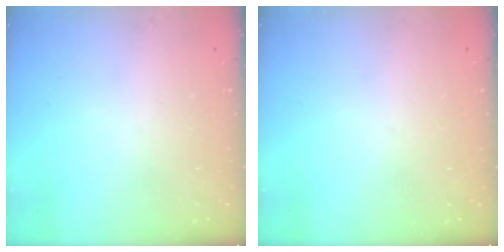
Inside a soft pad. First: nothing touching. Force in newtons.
{"total": 0.0}